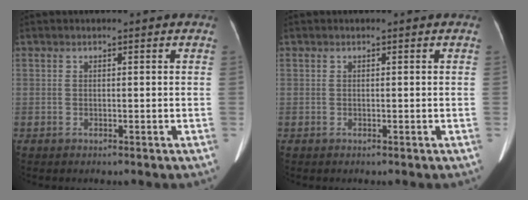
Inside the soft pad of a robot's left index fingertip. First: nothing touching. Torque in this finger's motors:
{"motor_torque": [0.00, 0.00, 0.00, -0.01]}